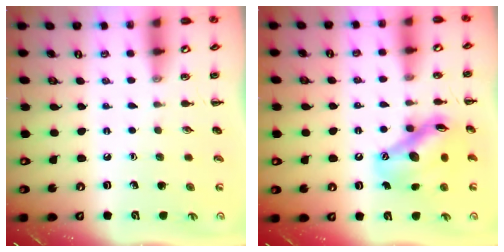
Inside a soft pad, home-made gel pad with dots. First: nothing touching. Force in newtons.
{"total": 12.8, "press": 12.4, "slide": 3.4}